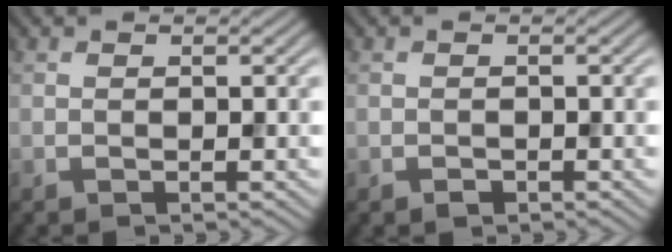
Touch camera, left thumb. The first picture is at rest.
{"total": 0.7, "force": [-0.5, 0.5, 0.2], "torque": [-0.001, -0.004, -0.009]}